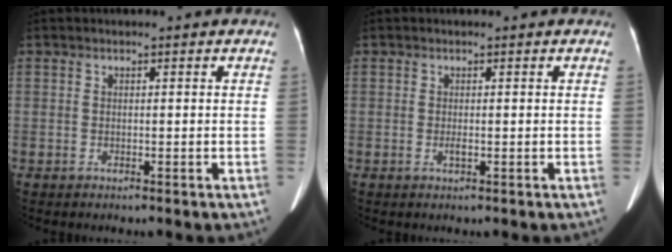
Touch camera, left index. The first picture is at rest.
{"total": 0.8, "force": [-0.3, 0.2, 0.7], "torque": [-0.018, -0.003, -0.004]}